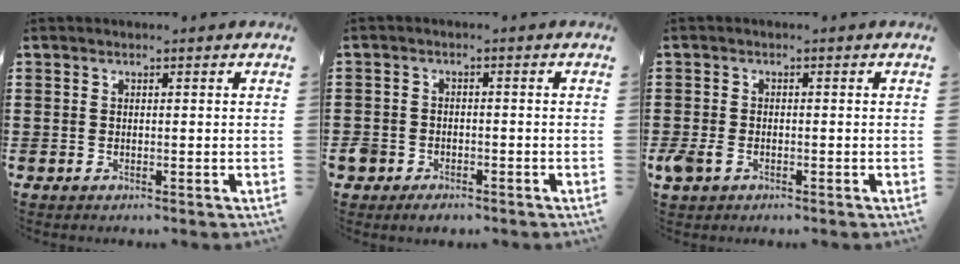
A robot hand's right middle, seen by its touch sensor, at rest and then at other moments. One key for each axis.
{"total": 2.3, "fx": -1.8, "fy": 1.3, "fz": 0.3, "tx": -0.018, "ty": 0.001, "tz": -0.043}
{"total": 2.5, "fx": -1.2, "fy": 1.6, "fz": 1.6, "tx": -0.052, "ty": -0.006, "tz": -0.028}